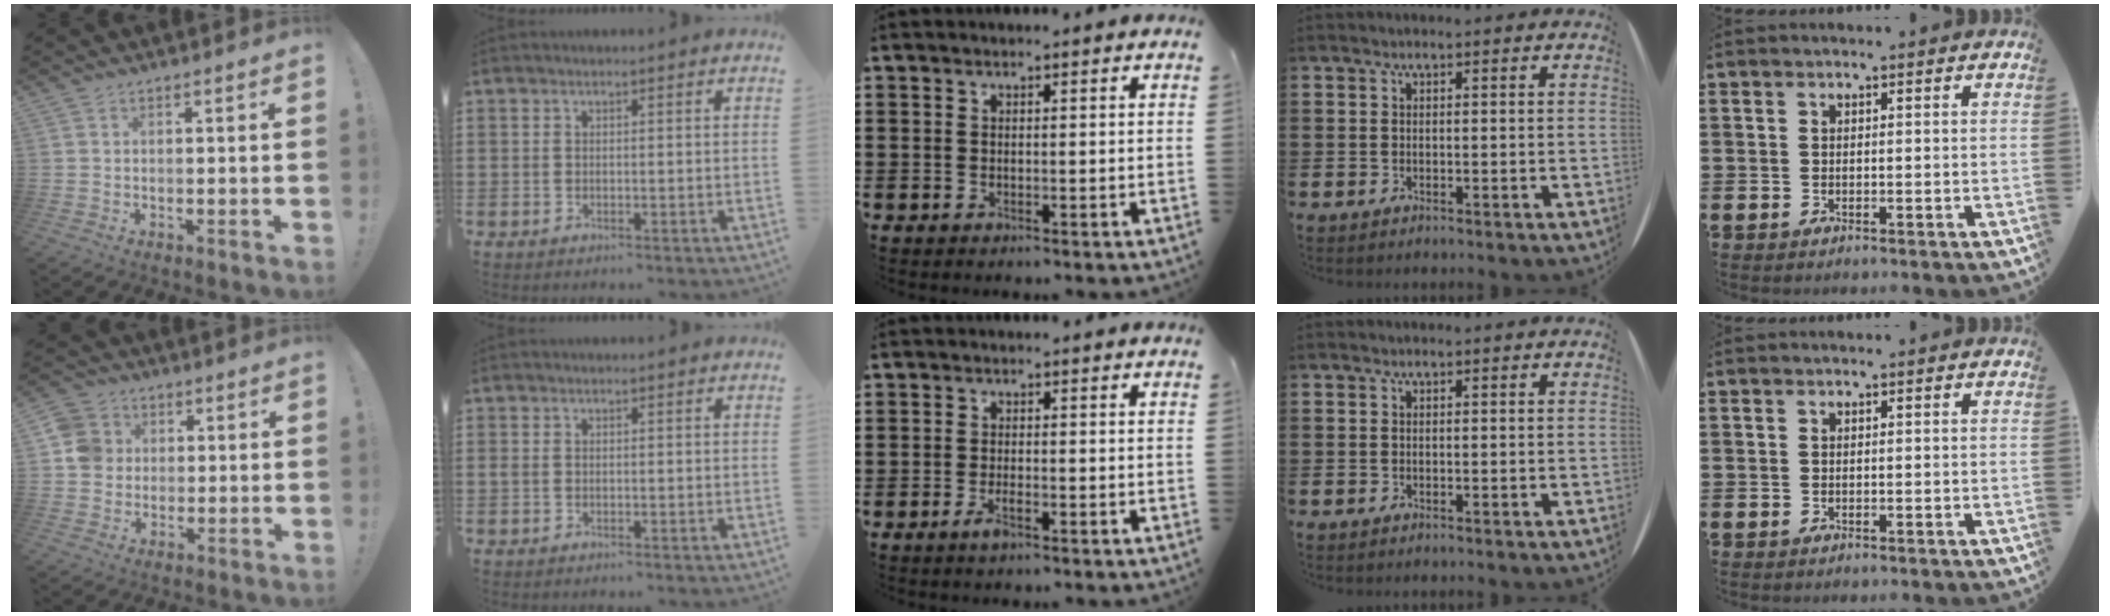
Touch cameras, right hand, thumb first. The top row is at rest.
{"thumb": {"total": 7.7, "force": [0.9, 7.2, 2.6], "torque": [-0.043, 0.009, 0.021]}, "index": {"total": 0.6, "force": [0.0, 0.4, 0.4], "torque": [-0.010, 0.001, -0.001]}, "middle": {"total": 2.1, "force": [-1.2, 0.6, 1.6], "torque": [-0.036, -0.002, -0.025]}}